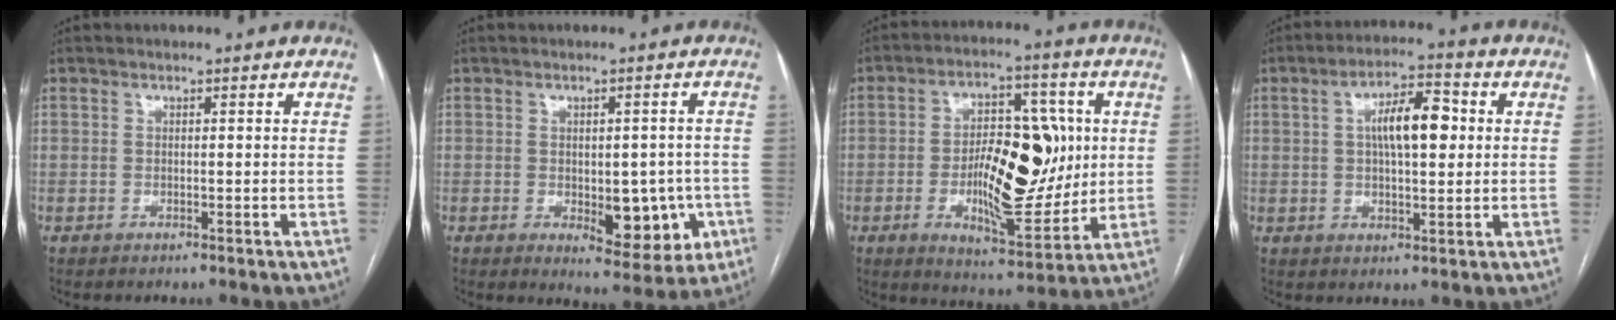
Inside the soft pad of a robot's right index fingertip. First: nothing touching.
{"total": 9.0, "force": [-2.1, 4.6, 7.5], "torque": [-0.078, 0.007, -0.013]}
{"total": 16.1, "force": [-0.4, 6.3, 14.8], "torque": [-0.237, 0.008, 0.001]}
{"total": 8.6, "force": [1.6, 2.9, 8.0], "torque": [-0.136, 0.019, 0.025]}